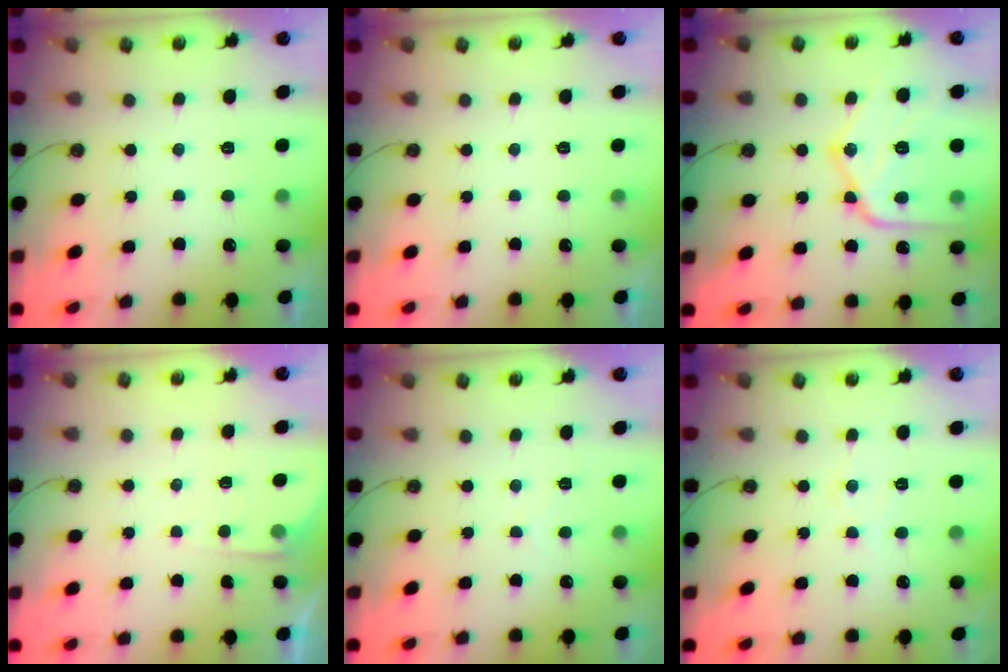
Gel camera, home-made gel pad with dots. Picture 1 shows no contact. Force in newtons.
{"total": 0.0}
{"total": 19.6, "press": 19.5, "slide": 2.0}
{"total": 2.7, "press": 2.7, "slide": 0.4}
{"total": 4.7, "press": 4.6, "slide": 0.6}
{"total": 5.4, "press": 5.4, "slide": 0.8}